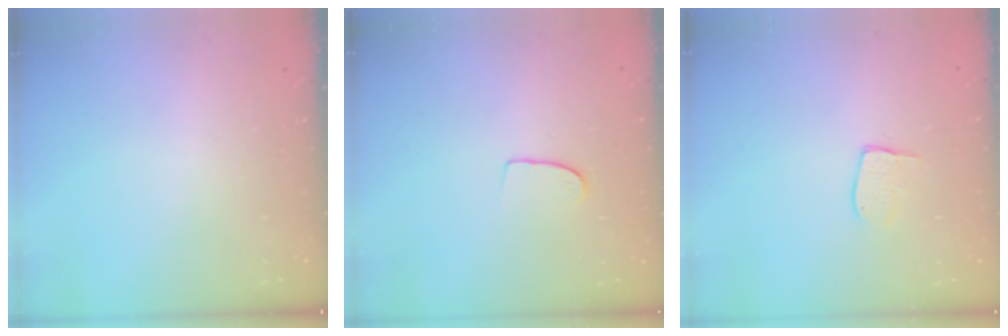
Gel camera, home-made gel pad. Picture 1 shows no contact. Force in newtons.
{"total": 6.8, "press": 6.8, "slide": 0.6}
{"total": 6.1, "press": 6.1, "slide": 0.5}